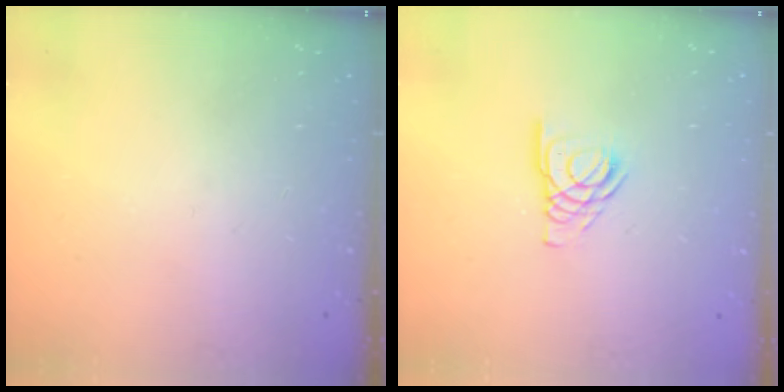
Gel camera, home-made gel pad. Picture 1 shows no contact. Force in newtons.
{"total": 5.9, "press": 5.8, "slide": 0.8}